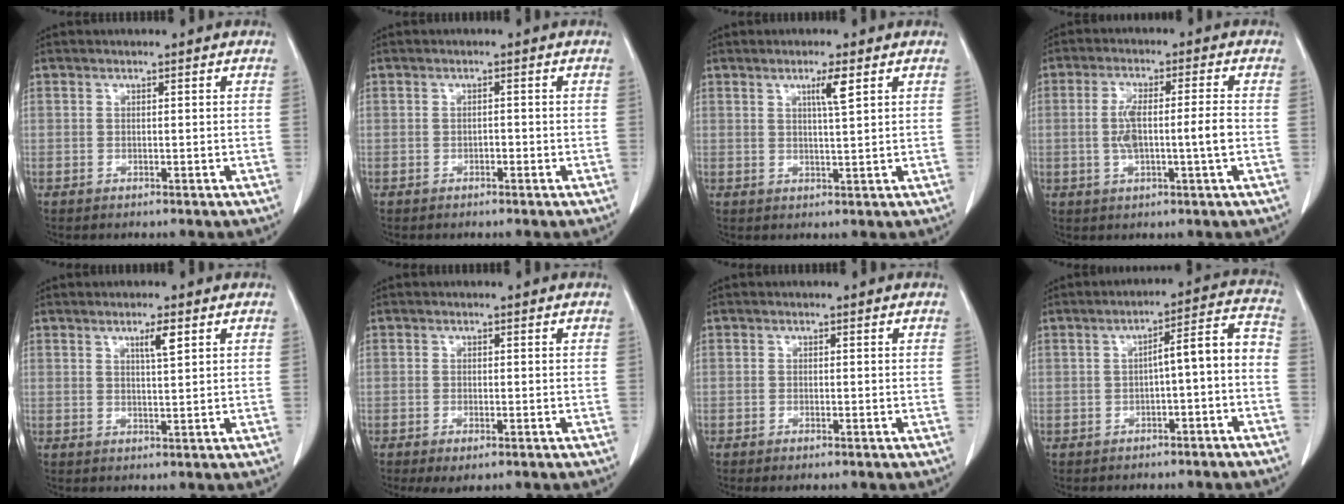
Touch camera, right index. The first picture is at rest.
{"total": 0.7, "force": [-0.4, 0.3, 0.4], "torque": [-0.008, 0.002, -0.007]}
{"total": 3.2, "force": [1.5, -0.3, 2.8], "torque": [-0.052, -0.005, 0.027]}
{"total": 7.3, "force": [-0.8, 0.6, 7.2], "torque": [-0.140, 0.008, -0.013]}
{"total": 2.8, "force": [1.4, 0.1, 2.4], "torque": [-0.045, -0.003, 0.024]}
{"total": 2.5, "force": [-1.4, 0.8, 1.9], "torque": [-0.028, -0.003, -0.017]}
{"total": 0.9, "force": [-0.7, 0.1, 0.5], "torque": [-0.012, -0.002, -0.009]}
{"total": 7.1, "force": [-2.3, 1.2, 6.6], "torque": [-0.085, 0.035, -0.032]}